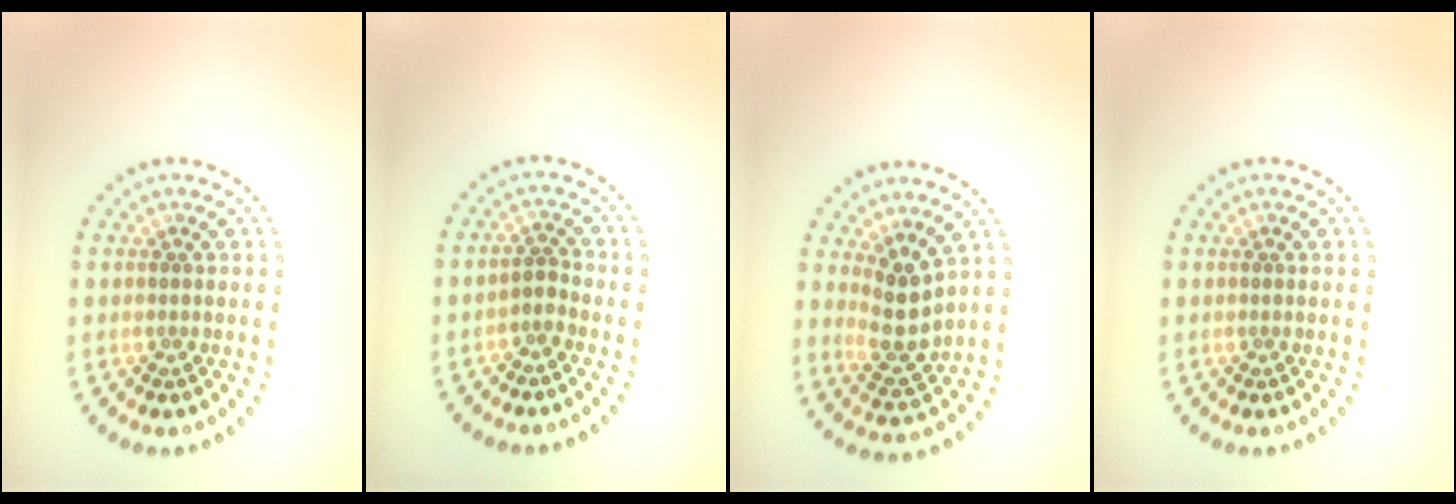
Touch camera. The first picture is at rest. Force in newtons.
{"total": 1.1, "press": 0.7, "slide": 0.8}
{"total": 3.0, "press": 2.6, "slide": 1.5}
{"total": 0.0}